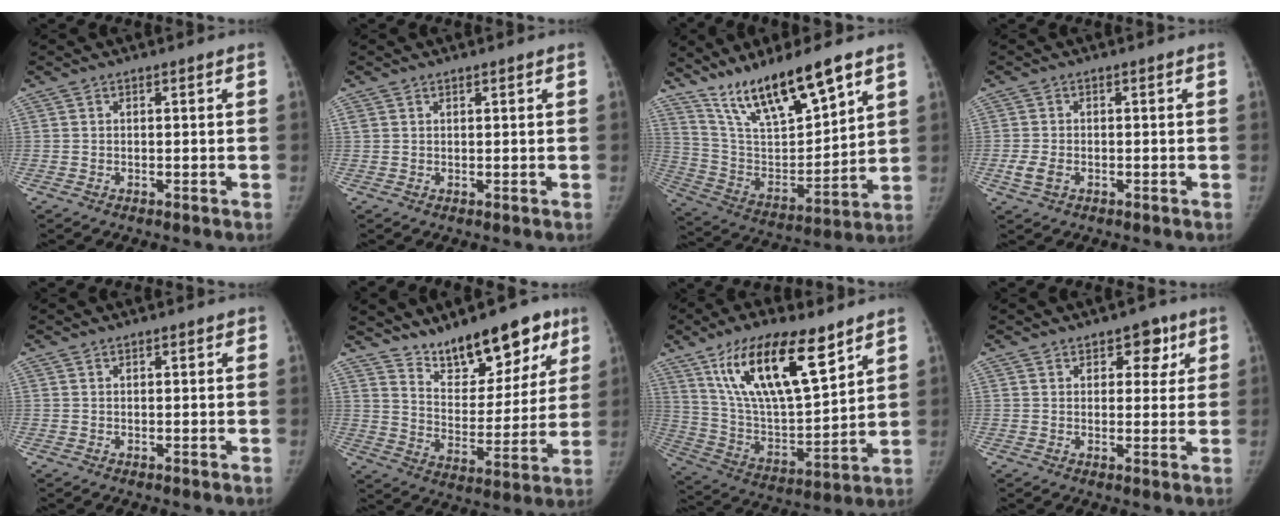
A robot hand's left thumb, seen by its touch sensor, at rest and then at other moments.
{"total": 1.1, "force": [0.9, 0.5, 0.4], "torque": [-0.002, -0.003, 0.015]}
{"total": 18.8, "force": [13.4, 4.6, 12.3], "torque": [-0.191, -0.064, 0.257]}
{"total": 2.9, "force": [-0.8, 1.9, 2.0], "torque": [-0.047, -0.002, -0.014]}
{"total": 1.1, "force": [0.8, 0.5, 0.5], "torque": [-0.002, -0.003, 0.009]}
{"total": 17.2, "force": [12.2, 7.9, 9.3], "torque": [-0.077, -0.071, 0.197]}
{"total": 21.7, "force": [12.4, 7.9, 15.9], "torque": [-0.258, -0.046, 0.234]}
{"total": 5.7, "force": [3.1, 3.7, 3.1], "torque": [-0.002, -0.011, 0.037]}